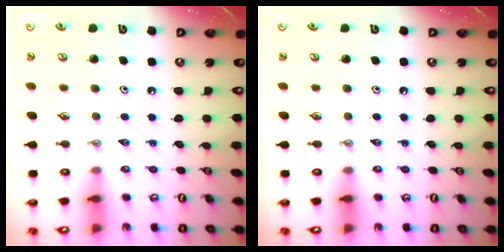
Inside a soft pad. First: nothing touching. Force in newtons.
{"total": 0.0}